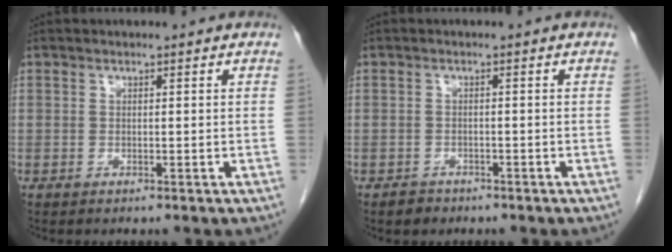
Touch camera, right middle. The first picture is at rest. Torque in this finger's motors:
{"motor_torque": [0.55, -0.10, 0.07, -0.01]}